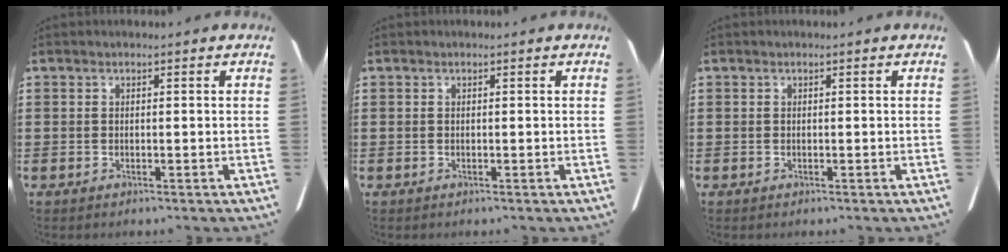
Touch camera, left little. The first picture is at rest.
{"total": 0.0}
{"total": 0.0}